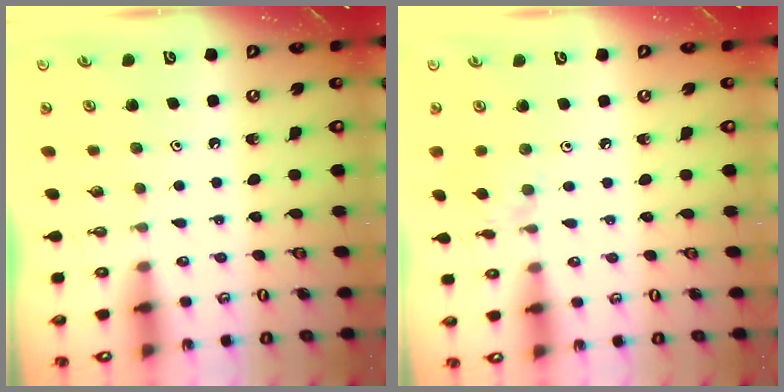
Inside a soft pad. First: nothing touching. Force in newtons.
{"total": 2.0, "press": 1.9, "slide": 0.5}